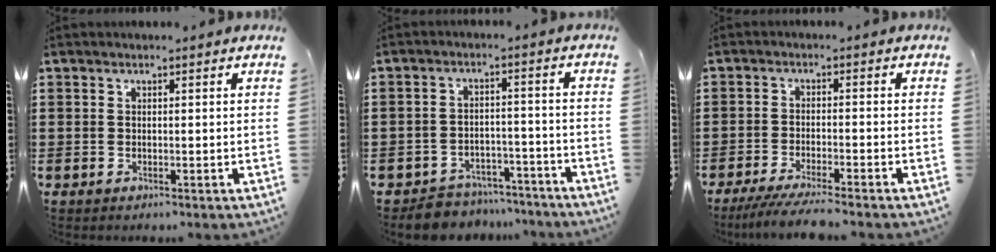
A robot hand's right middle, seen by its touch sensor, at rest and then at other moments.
{"total": 5.3, "force": [-5.2, 1.2, 0.0], "torque": [0.000, 0.017, -0.106]}
{"total": 4.2, "force": [-3.8, -0.1, 1.8], "torque": [-0.043, -0.014, -0.076]}